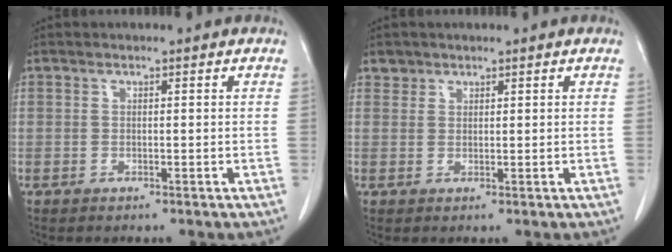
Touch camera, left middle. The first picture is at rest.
{"total": 1.4, "force": [1.0, 0.9, -0.2], "torque": [0.013, 0.006, 0.014]}